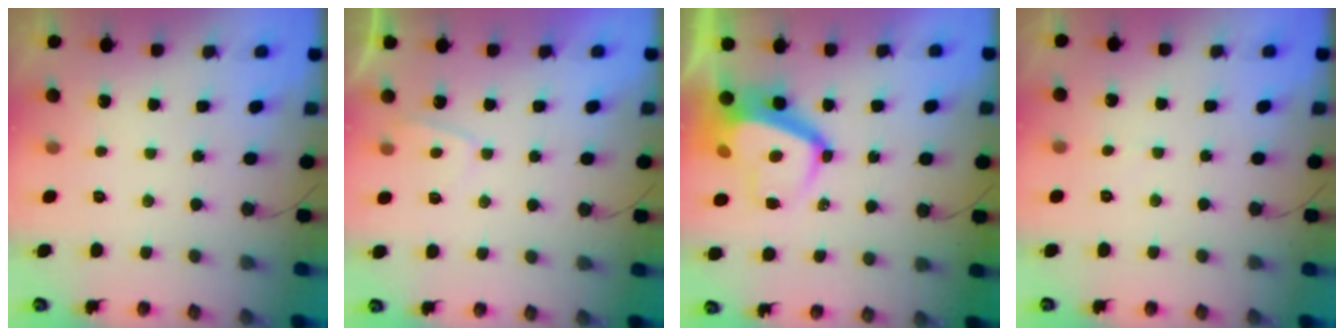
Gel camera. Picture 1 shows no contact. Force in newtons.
{"total": 2.4, "press": 2.3, "slide": 0.7}
{"total": 7.6, "press": 7.5, "slide": 0.9}
{"total": 2.8, "press": 2.8, "slide": 0.3}